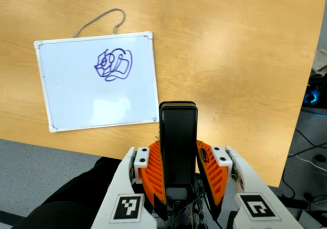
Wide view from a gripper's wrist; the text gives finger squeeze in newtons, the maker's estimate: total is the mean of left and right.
{"total": 3.9, "left": 2.6, "right": 5.2}